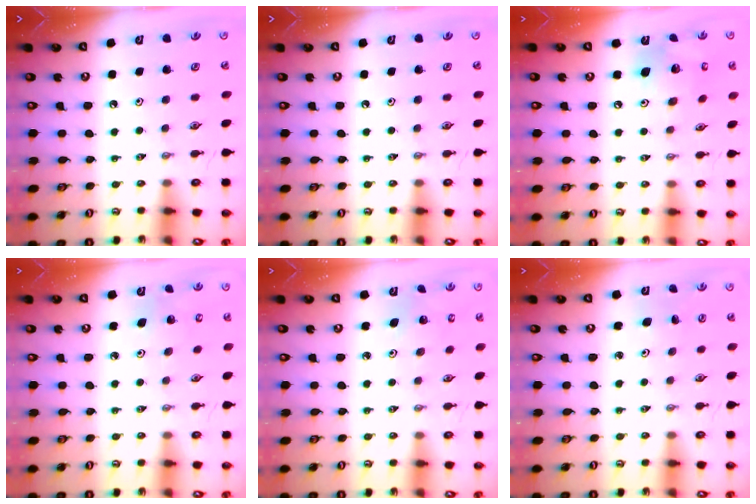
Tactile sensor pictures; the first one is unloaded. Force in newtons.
{"total": 0.0}
{"total": 14.3, "press": 14.1, "slide": 2.5}
{"total": 4.2, "press": 4.1, "slide": 0.9}
{"total": 2.1, "press": 2.1, "slide": 0.1}
{"total": 3.9, "press": 3.9, "slide": 0.2}